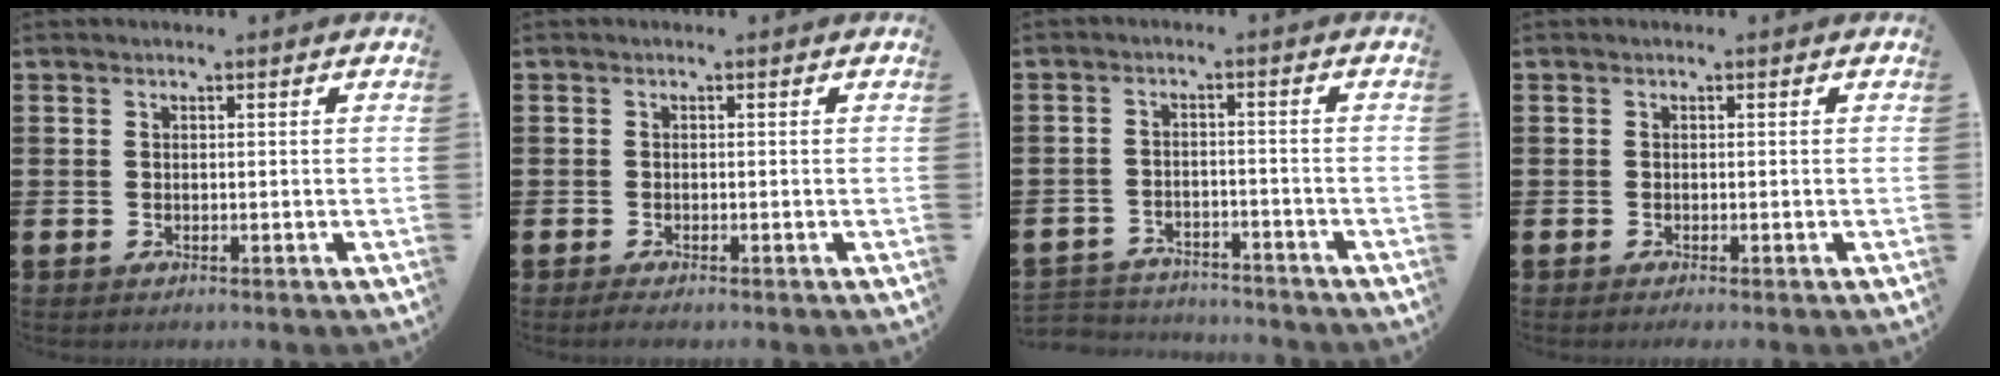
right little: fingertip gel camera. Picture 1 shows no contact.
{"total": 0.7, "force": [-0.4, 0.1, 0.6], "torque": [-0.011, -0.002, -0.008]}
{"total": 3.1, "force": [-3.0, 0.4, -0.2], "torque": [-0.003, 0.002, -0.067]}
{"total": 0.0}